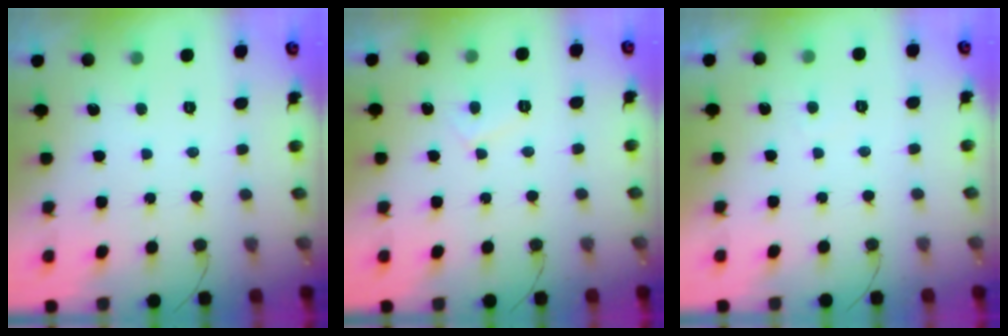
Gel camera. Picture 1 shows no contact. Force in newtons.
{"total": 5.5, "press": 5.5, "slide": 0.7}
{"total": 0.0}